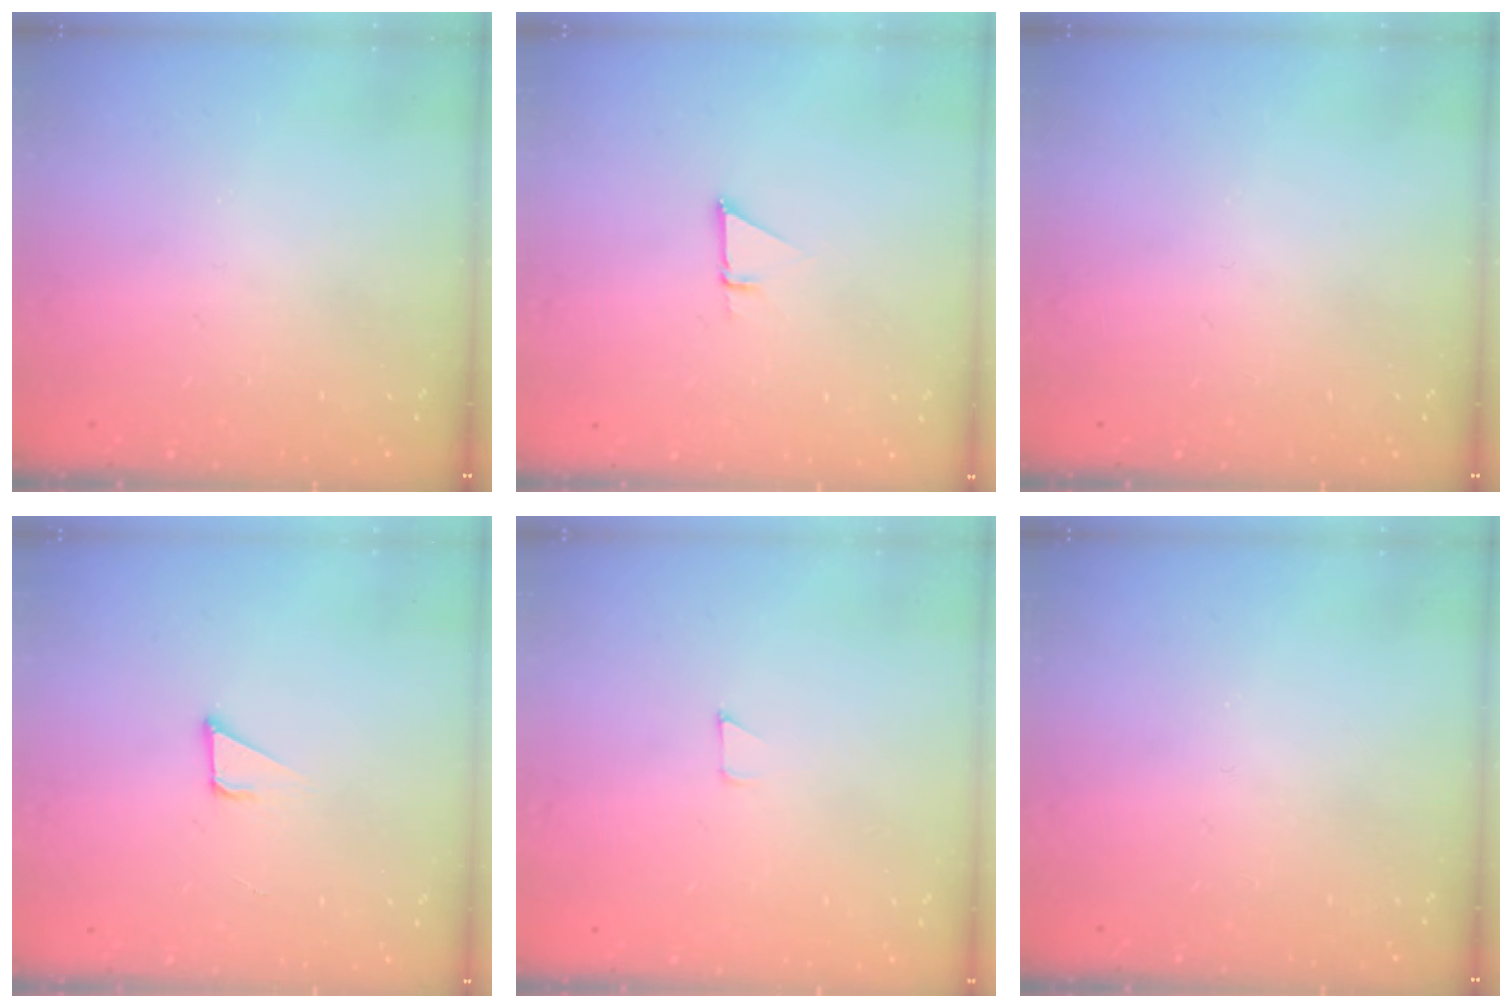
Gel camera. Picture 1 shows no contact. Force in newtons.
{"total": 1.4, "press": 1.4, "slide": 0.0}
{"total": 0.0}
{"total": 2.2, "press": 2.2, "slide": 0.2}
{"total": 2.7, "press": 2.7, "slide": 0.2}
{"total": 0.0}